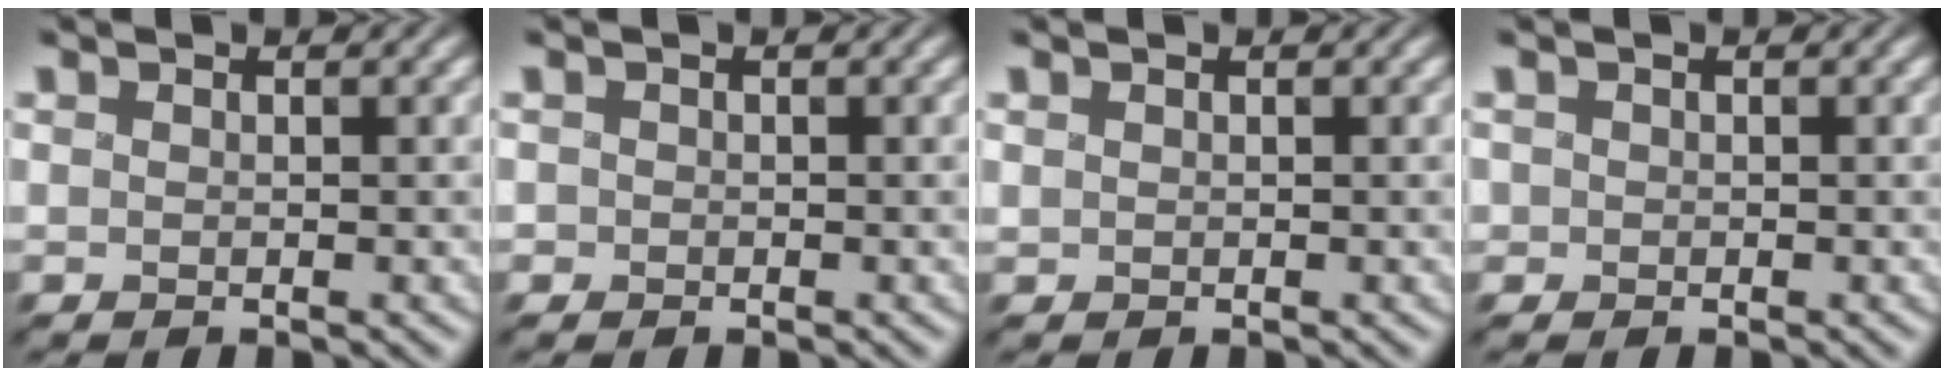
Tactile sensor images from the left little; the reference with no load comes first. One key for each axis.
{"total": 0.5, "fx": -0.3, "fy": 0.4, "fz": 0.0, "tx": 0.003, "ty": -0.002, "tz": -0.008}
{"total": 0.0}
{"total": 0.6, "fx": -0.2, "fy": 0.6, "fz": 0.1, "tx": 0.002, "ty": -0.002, "tz": -0.006}